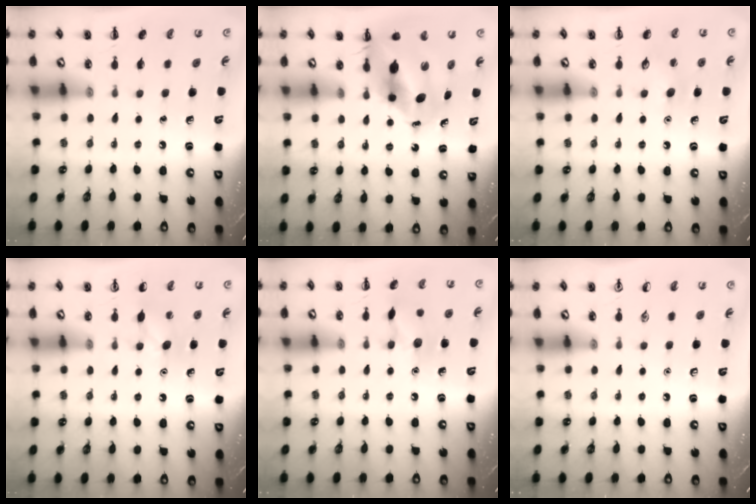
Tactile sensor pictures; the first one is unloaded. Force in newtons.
{"total": 10.4, "press": 10.0, "slide": 2.9}
{"total": 6.4, "press": 6.1, "slide": 1.9}
{"total": 6.2, "press": 5.9, "slide": 1.7}
{"total": 9.3, "press": 9.3, "slide": 0.9}
{"total": 0.0}